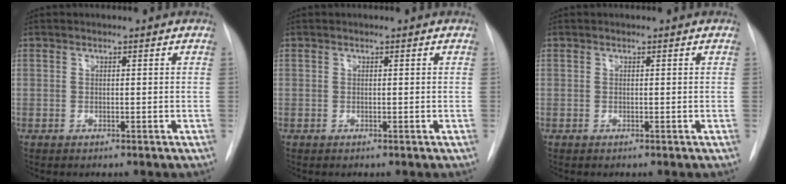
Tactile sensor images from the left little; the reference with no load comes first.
{"total": 0.0}
{"total": 0.0}